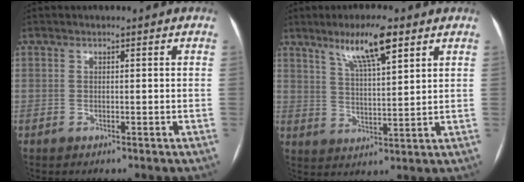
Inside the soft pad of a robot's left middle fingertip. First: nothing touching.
{"total": 8.8, "force": [5.5, 1.2, 6.7], "torque": [-0.121, 0.004, 0.098]}